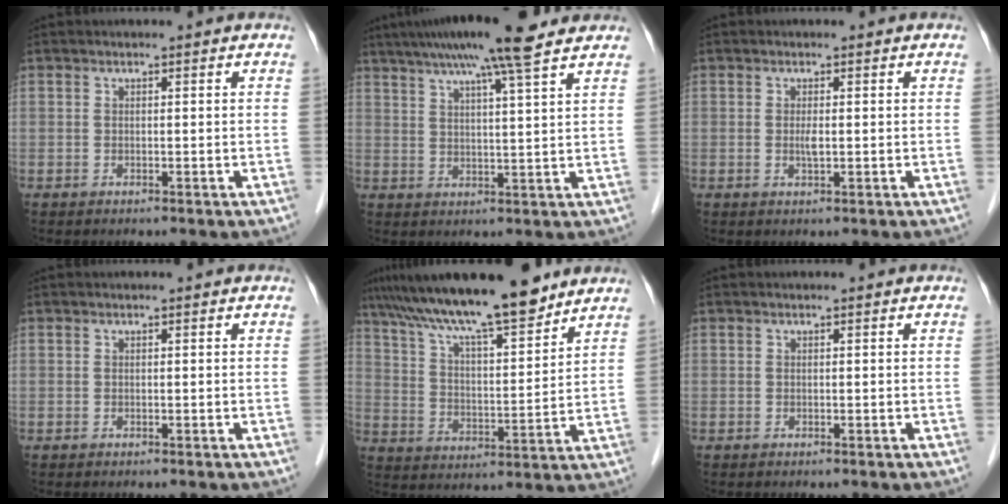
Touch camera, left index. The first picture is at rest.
{"total": 12.4, "force": [9.2, -0.4, 8.2], "torque": [-0.137, 0.024, 0.129]}
{"total": 1.2, "force": [-0.1, 0.3, 1.1], "torque": [-0.024, -0.002, -0.002]}
{"total": 0.0}
{"total": 16.1, "force": [13.2, 1.7, 9.1], "torque": [-0.152, 0.016, 0.223]}
{"total": 0.0}